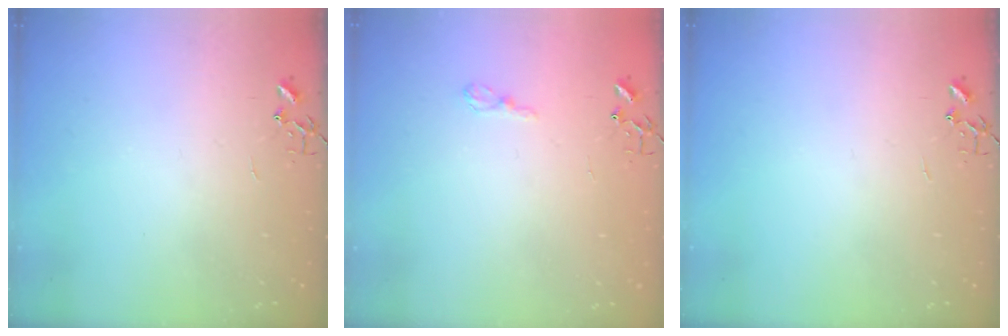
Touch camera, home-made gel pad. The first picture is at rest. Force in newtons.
{"total": 7.3, "press": 7.3, "slide": 0.9}
{"total": 0.0}